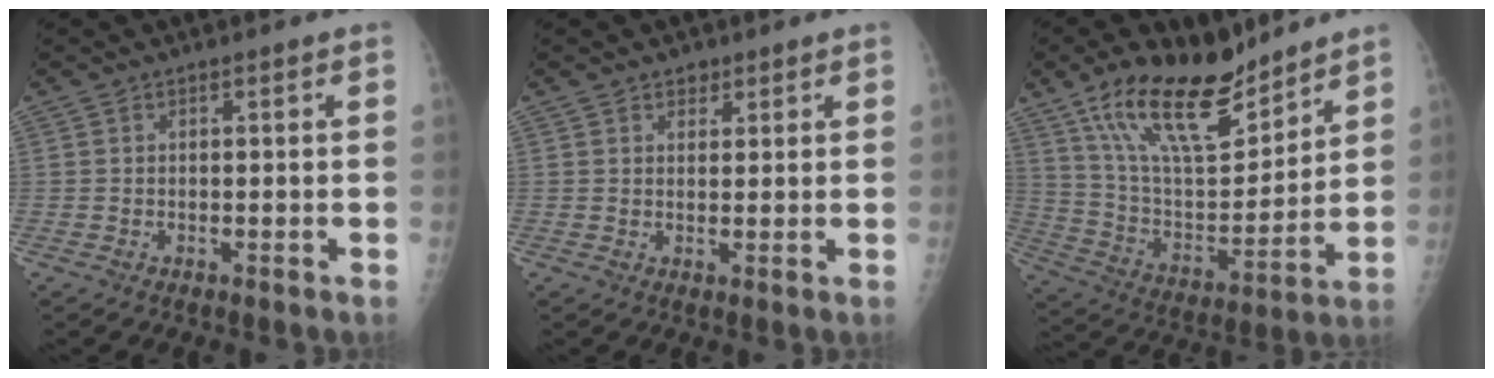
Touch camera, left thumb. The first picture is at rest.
{"total": 2.2, "force": [1.5, 1.5, 0.6], "torque": [0.007, -0.008, 0.019]}
{"total": 20.1, "force": [14.3, 7.7, 11.8], "torque": [-0.170, -0.073, 0.262]}